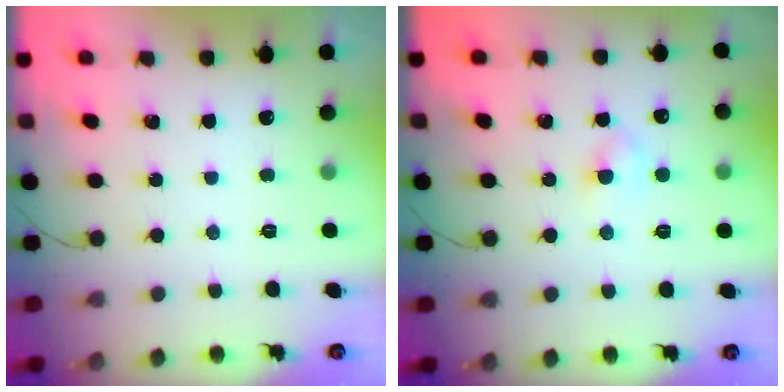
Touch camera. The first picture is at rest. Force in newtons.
{"total": 3.5, "press": 3.3, "slide": 1.1}